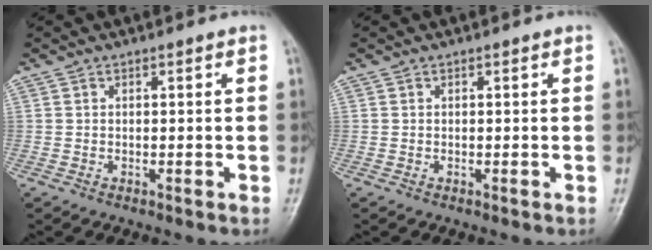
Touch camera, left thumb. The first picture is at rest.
{"total": 0.0}